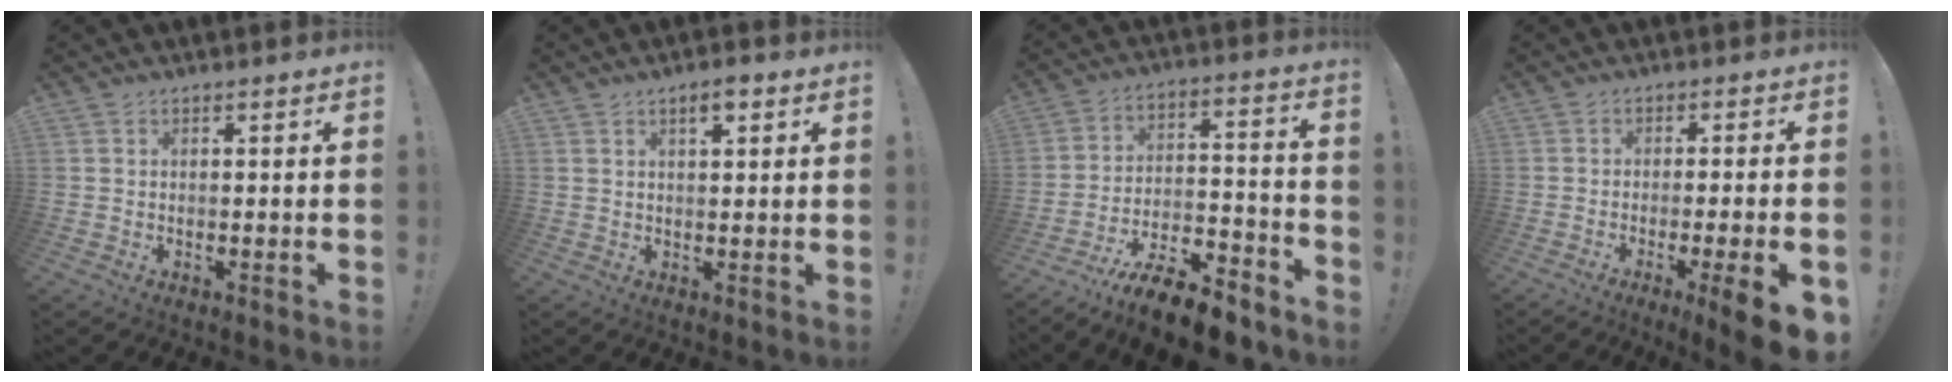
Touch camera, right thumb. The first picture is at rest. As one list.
[{"total": 3.3, "force": [1.8, 1.1, 2.5], "torque": [-0.025, -0.009, 0.025]}, {"total": 13.8, "force": [-11.3, 3.7, 7.1], "torque": [-0.095, 0.069, -0.196]}, {"total": 9.7, "force": [-3.6, 0.2, 9.0], "torque": [-0.128, 0.004, -0.049]}]